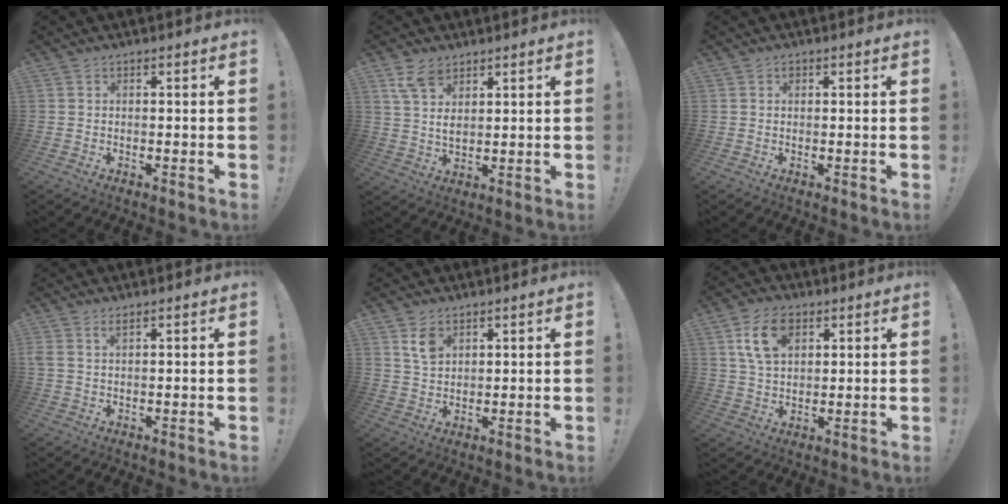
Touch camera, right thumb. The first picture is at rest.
{"total": 7.1, "force": [4.6, 3.7, 4.0], "torque": [-0.078, -0.017, 0.089]}
{"total": 0.7, "force": [0.2, 0.6, 0.1], "torque": [-0.001, 0.002, 0.004]}
{"total": 2.1, "force": [1.2, 0.5, 1.7], "torque": [-0.041, 0.002, 0.024]}
{"total": 5.2, "force": [2.9, 3.2, 3.0], "torque": [-0.041, -0.013, 0.052]}
{"total": 12.1, "force": [5.1, 7.8, 7.6], "torque": [-0.129, 0.000, 0.096]}